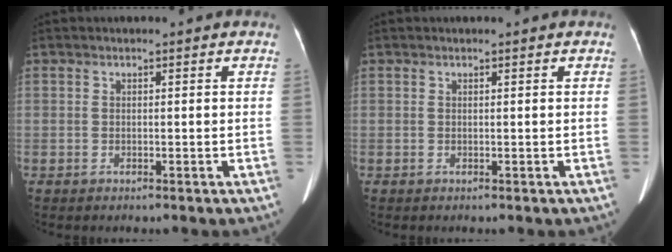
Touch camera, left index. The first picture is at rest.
{"total": 0.0}